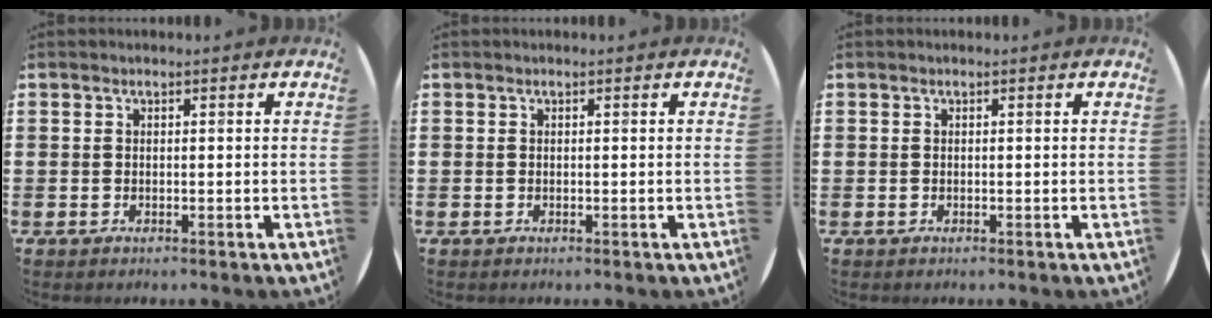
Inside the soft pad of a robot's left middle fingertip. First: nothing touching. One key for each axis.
{"total": 0.0}
{"total": 0.0}